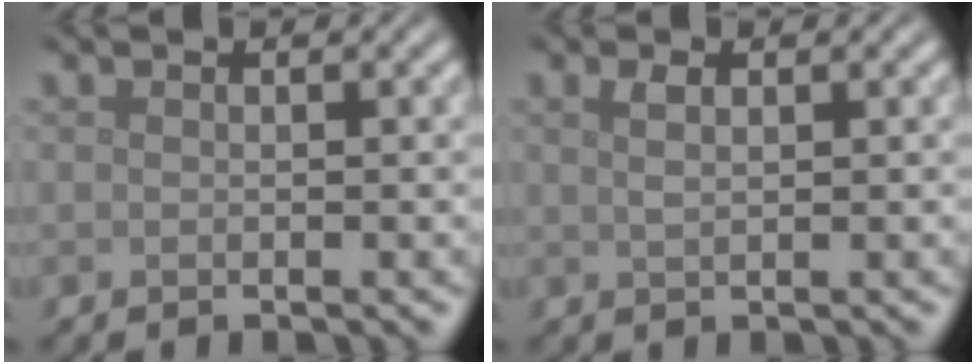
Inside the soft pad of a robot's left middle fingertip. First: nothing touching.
{"total": 1.3, "force": [0.6, 0.4, 1.0], "torque": [-0.021, 0.001, 0.013]}